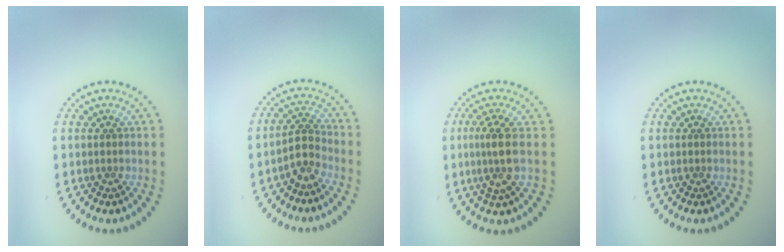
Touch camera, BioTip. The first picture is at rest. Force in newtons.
{"total": 2.4, "press": 1.8, "slide": 1.6}
{"total": 2.7, "press": 2.3, "slide": 1.5}
{"total": 0.0}